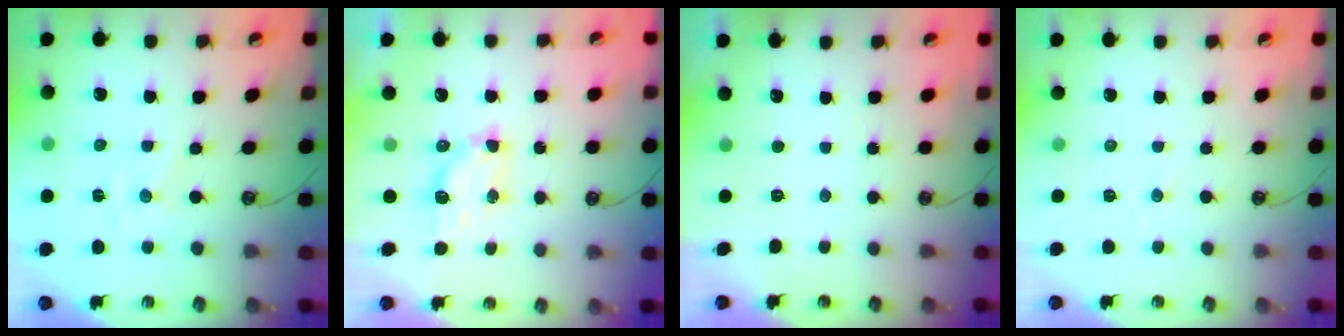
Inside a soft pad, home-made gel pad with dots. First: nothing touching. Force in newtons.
{"total": 6.1, "press": 6.1, "slide": 0.3}
{"total": 0.0}
{"total": 2.9, "press": 2.9, "slide": 0.3}